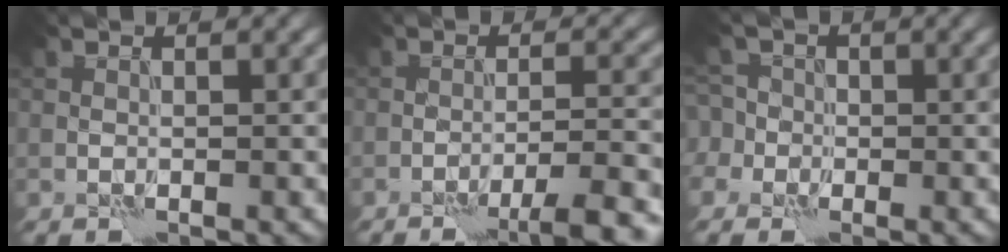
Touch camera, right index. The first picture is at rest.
{"total": 6.0, "force": [-4.3, 0.9, 4.1], "torque": [-0.052, 0.004, -0.065]}
{"total": 4.2, "force": [-0.8, 3.9, 1.4], "torque": [-0.018, 0.015, -0.051]}